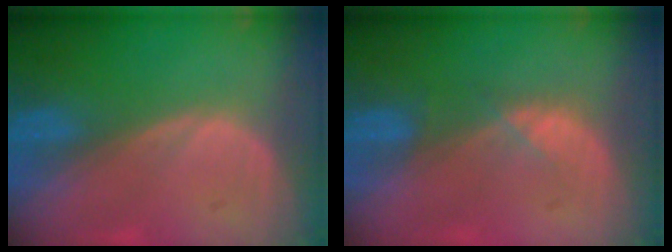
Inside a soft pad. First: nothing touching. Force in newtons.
{"total": 2.3, "press": 2.2, "slide": 0.7}